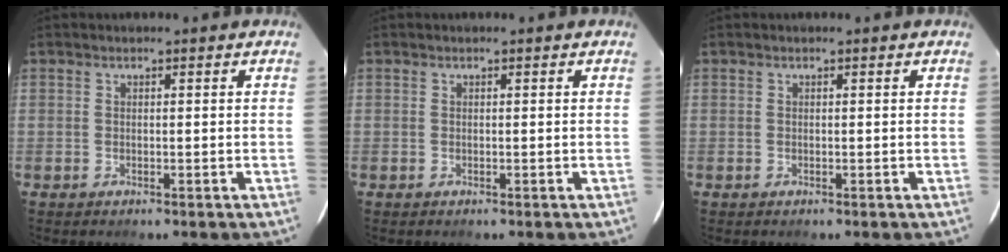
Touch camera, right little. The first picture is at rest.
{"total": 0.0}
{"total": 0.0}